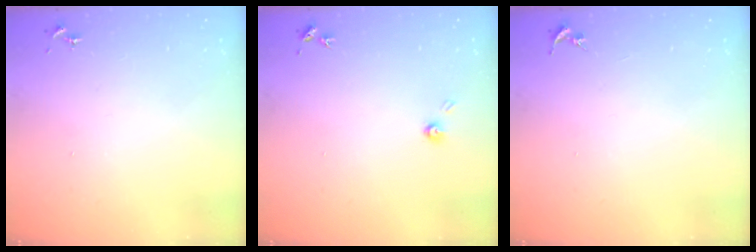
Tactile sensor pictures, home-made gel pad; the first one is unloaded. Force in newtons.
{"total": 3.3, "press": 3.3, "slide": 0.2}
{"total": 0.0}